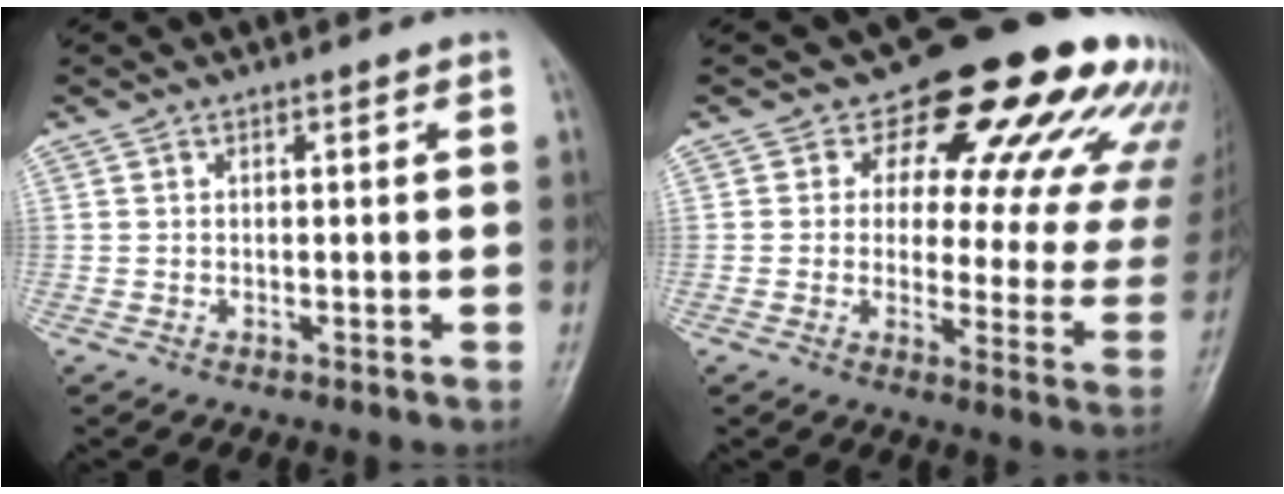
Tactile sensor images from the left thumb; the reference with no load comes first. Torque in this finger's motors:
{"motor_torque": [0.70, 0.80, 1.22, -1.20, 0.04]}